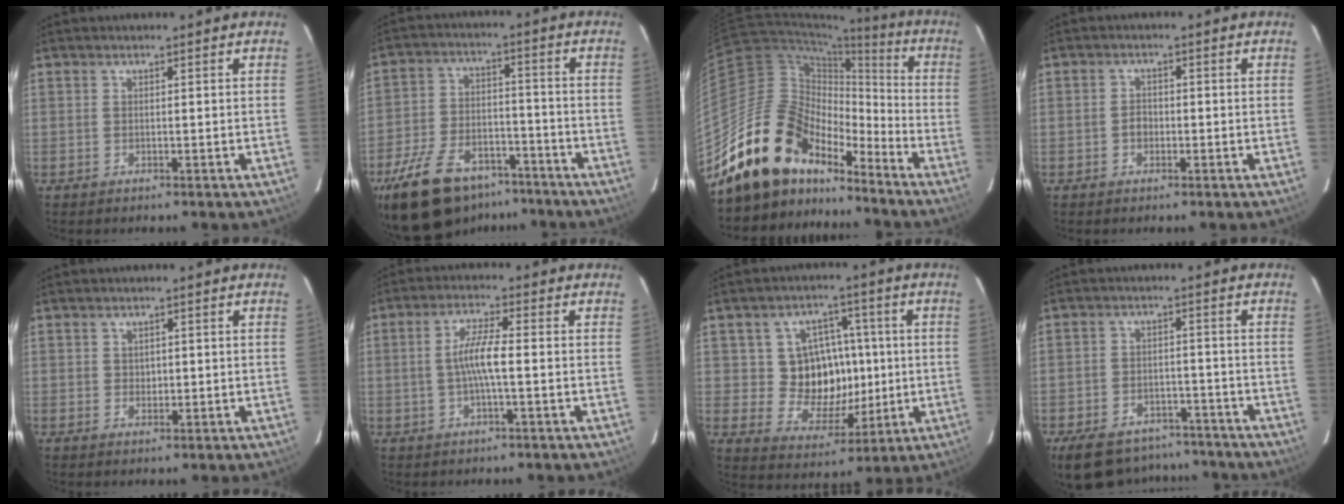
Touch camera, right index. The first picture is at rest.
{"total": 19.5, "force": [-13.6, 9.9, 9.9], "torque": [-0.217, -0.004, -0.215]}
{"total": 20.6, "force": [-16.0, 10.1, 8.2], "torque": [-0.155, 0.027, -0.273]}
{"total": 2.1, "force": [-0.7, 1.7, 0.8], "torque": [-0.015, 0.006, -0.012]}
{"total": 1.5, "force": [0.1, 1.4, 0.5], "torque": [-0.006, 0.003, 0.003]}
{"total": 5.5, "force": [-0.7, 0.5, 5.5], "torque": [-0.105, 0.004, -0.014]}
{"total": 11.6, "force": [0.4, 10.3, 5.3], "torque": [-0.108, 0.014, 0.019]}
{"total": 17.6, "force": [-13.7, 8.5, 6.9], "torque": [-0.168, 0.014, -0.184]}